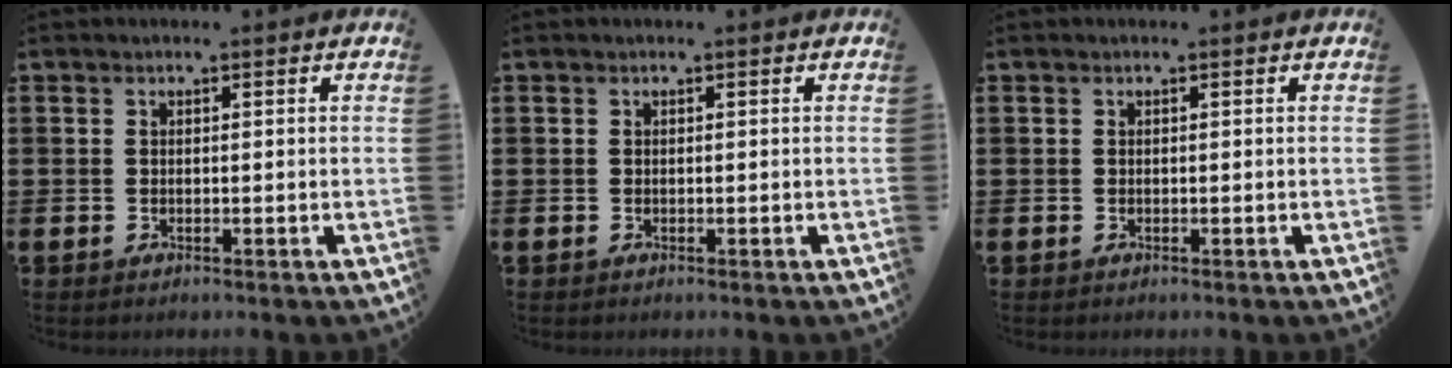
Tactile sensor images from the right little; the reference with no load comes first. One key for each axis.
{"total": 0.0}
{"total": 0.0}